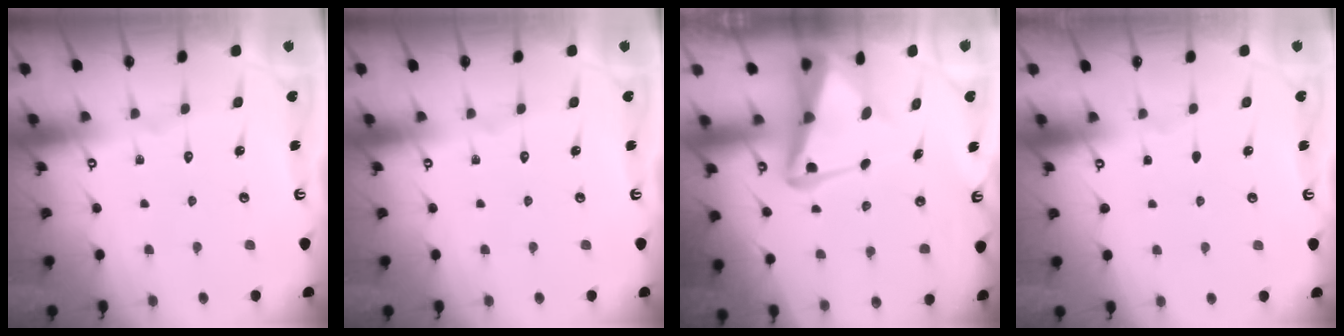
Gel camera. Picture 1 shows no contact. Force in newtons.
{"total": 0.0}
{"total": 6.7, "press": 6.6, "slide": 1.1}
{"total": 0.9, "press": 0.9, "slide": 0.1}